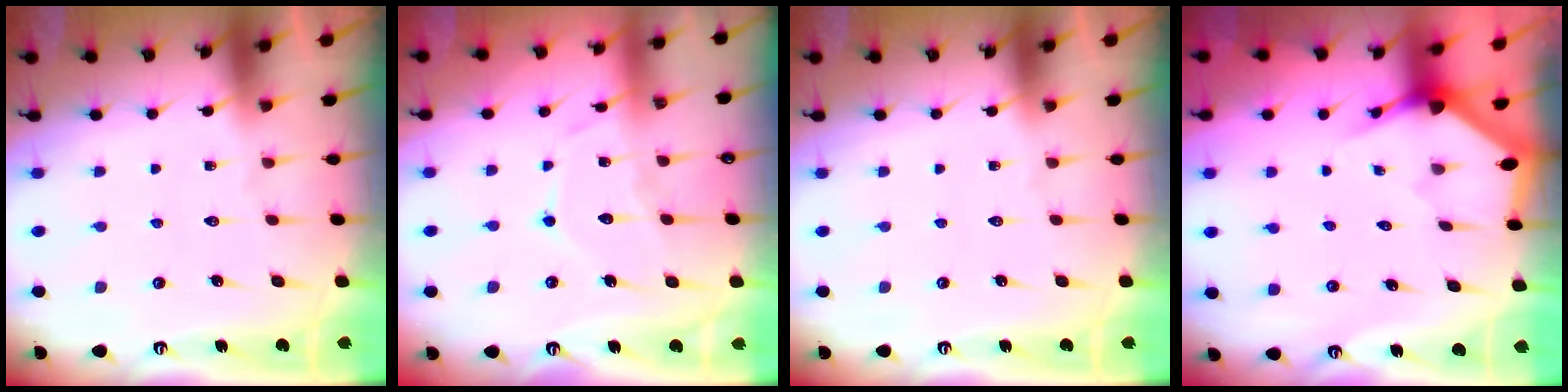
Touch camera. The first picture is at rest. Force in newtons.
{"total": 9.7, "press": 9.7, "slide": 0.8}
{"total": 0.0}
{"total": 2.8, "press": 2.8, "slide": 0.2}